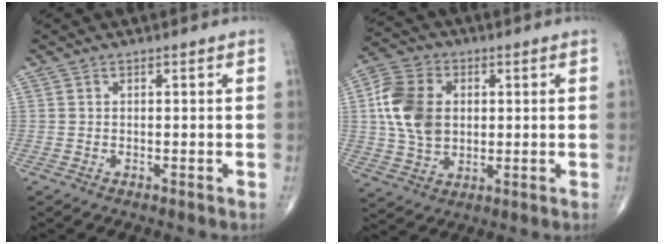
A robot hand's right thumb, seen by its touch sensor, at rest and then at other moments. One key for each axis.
{"total": 12.6, "fx": 1.6, "fy": 9.3, "fz": 8.3, "tx": -0.146, "ty": 0.006, "tz": 0.030}